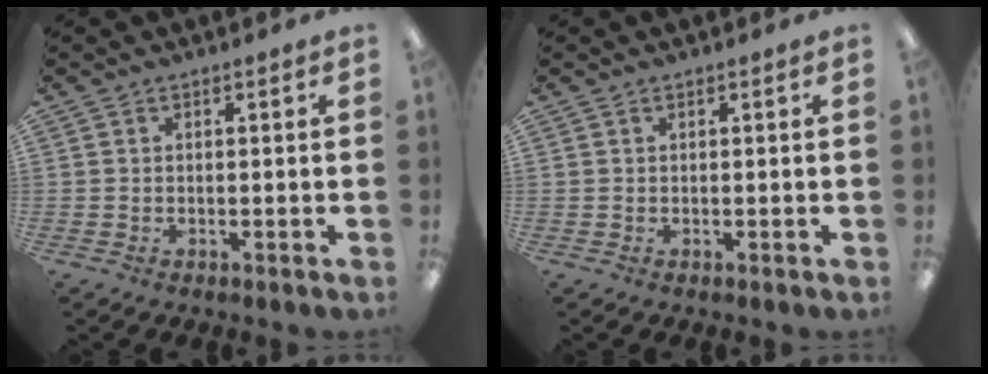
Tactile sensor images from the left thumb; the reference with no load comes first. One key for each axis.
{"total": 0.0}